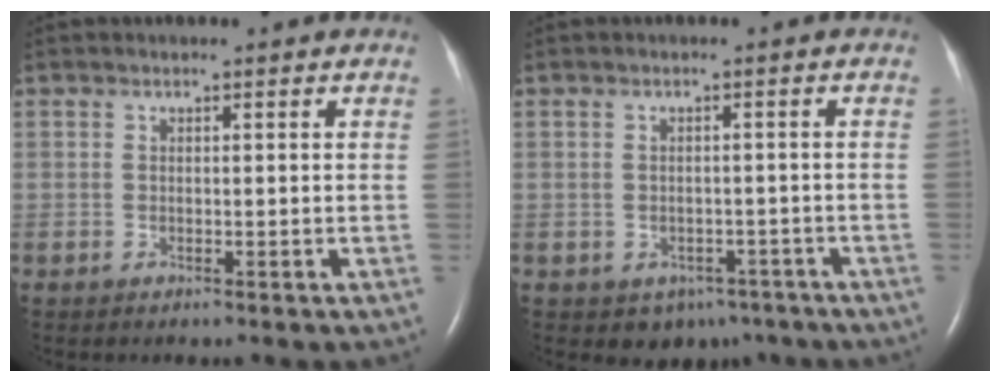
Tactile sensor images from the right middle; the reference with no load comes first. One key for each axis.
{"total": 4.5, "fx": -2.9, "fy": 3.1, "fz": 1.4, "tx": -0.011, "ty": 0.008, "tz": -0.032}